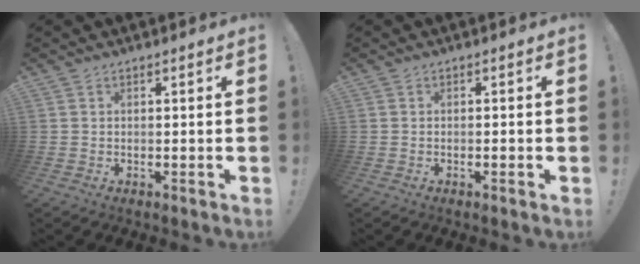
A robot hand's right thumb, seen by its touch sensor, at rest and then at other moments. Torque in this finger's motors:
{"motor_torque": [-0.09, -0.21, -0.03, -0.08, -0.01]}